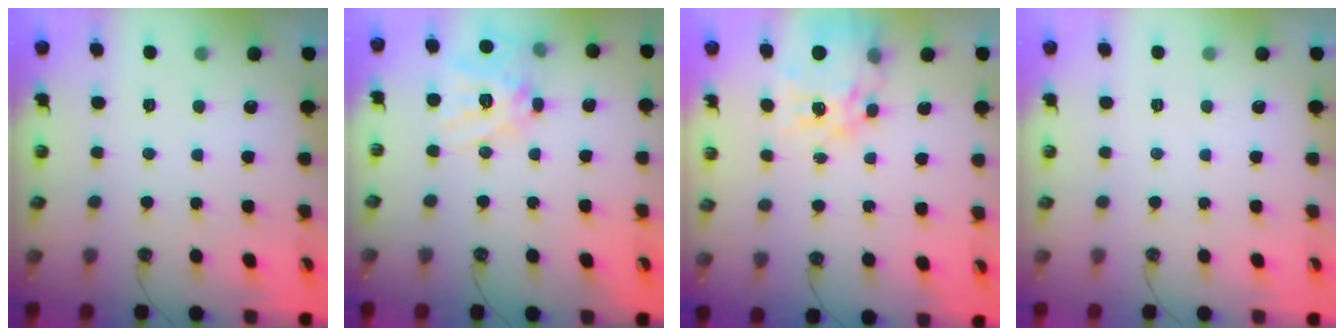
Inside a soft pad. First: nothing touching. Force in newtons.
{"total": 15.4, "press": 15.2, "slide": 2.1}
{"total": 15.1, "press": 15.1, "slide": 1.5}
{"total": 0.0}